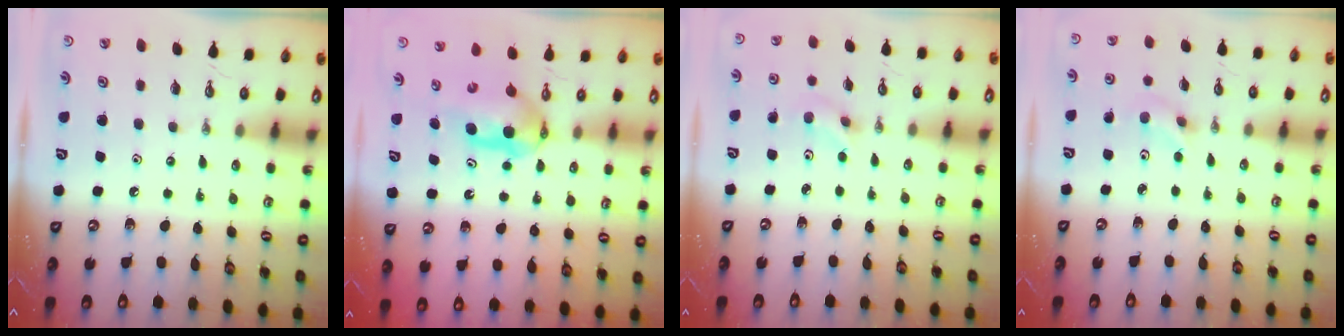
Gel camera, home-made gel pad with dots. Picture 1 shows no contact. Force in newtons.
{"total": 6.7, "press": 6.6, "slide": 1.5}
{"total": 2.2, "press": 2.2, "slide": 0.1}
{"total": 2.2, "press": 2.2, "slide": 0.1}